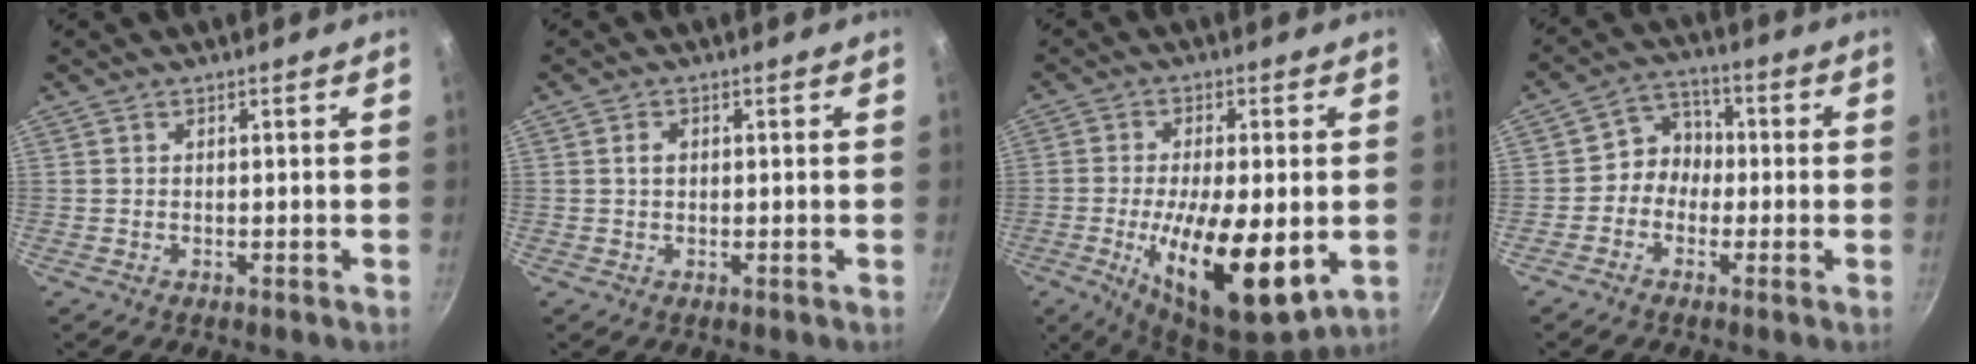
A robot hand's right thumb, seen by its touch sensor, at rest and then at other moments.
{"total": 1.6, "force": [0.2, 1.2, 1.1], "torque": [-0.016, 0.005, 0.003]}
{"total": 17.1, "force": [-3.4, 6.4, 15.5], "torque": [-0.263, -0.003, -0.051]}
{"total": 5.9, "force": [-1.1, 5.3, 2.4], "torque": [0.000, 0.024, -0.035]}